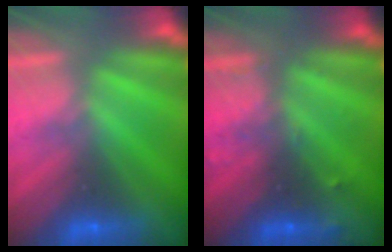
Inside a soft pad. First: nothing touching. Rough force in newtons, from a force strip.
{"total": 2.9}